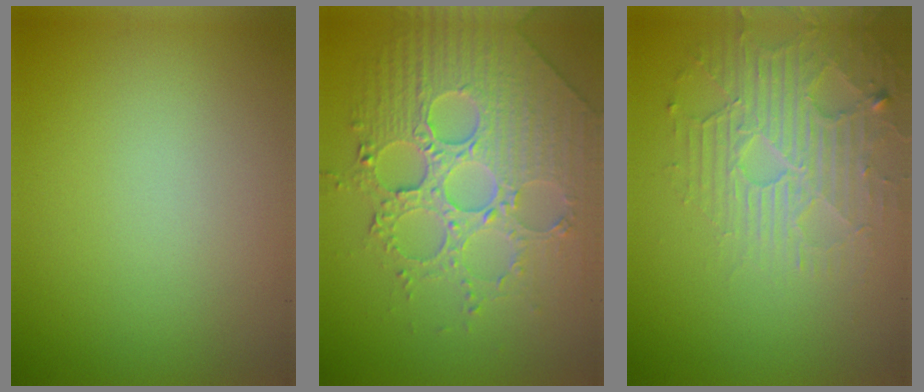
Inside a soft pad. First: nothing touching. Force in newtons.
{"total": 7.3, "press": 6.0, "slide": 4.0}
{"total": 5.0, "press": 3.4, "slide": 3.6}